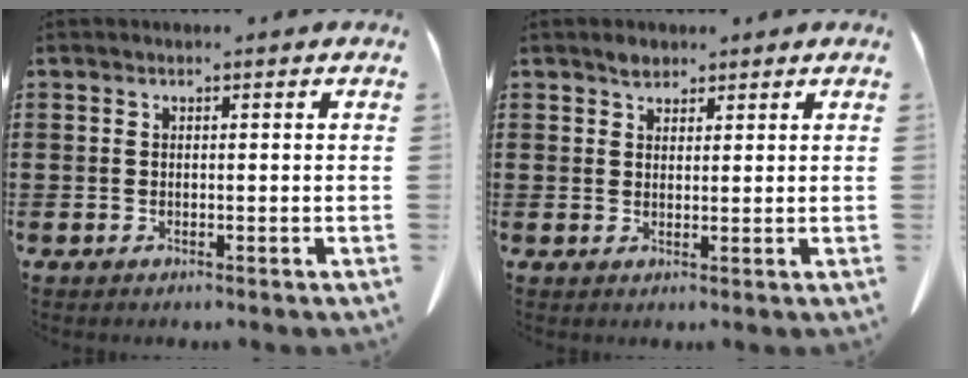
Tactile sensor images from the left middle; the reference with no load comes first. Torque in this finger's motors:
{"motor_torque": [0.01, 0.00, 0.00, 0.02]}